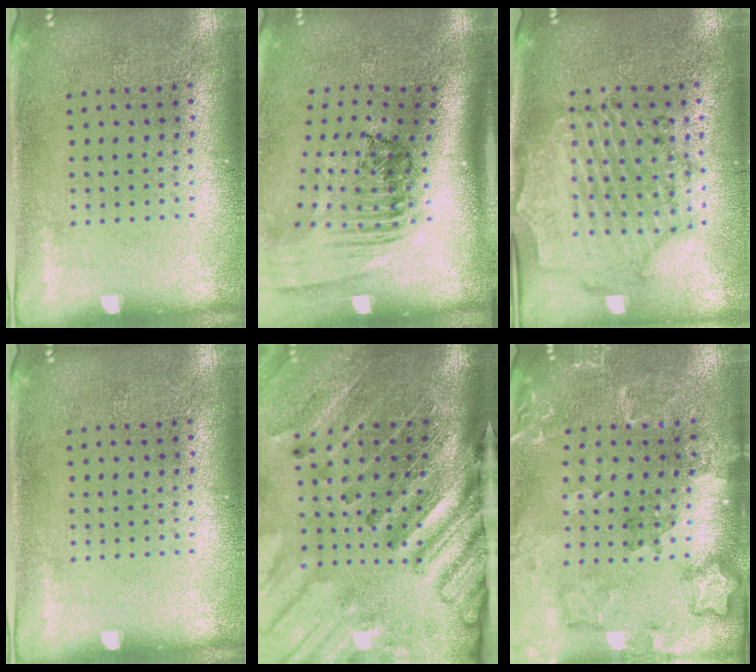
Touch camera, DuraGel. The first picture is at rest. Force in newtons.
{"total": 2.4, "press": 1.6, "slide": 1.7}
{"total": 1.6, "press": 1.6, "slide": 0.3}
{"total": 0.0}
{"total": 4.5, "press": 3.3, "slide": 3.1}
{"total": 1.8, "press": 1.8, "slide": 0.2}